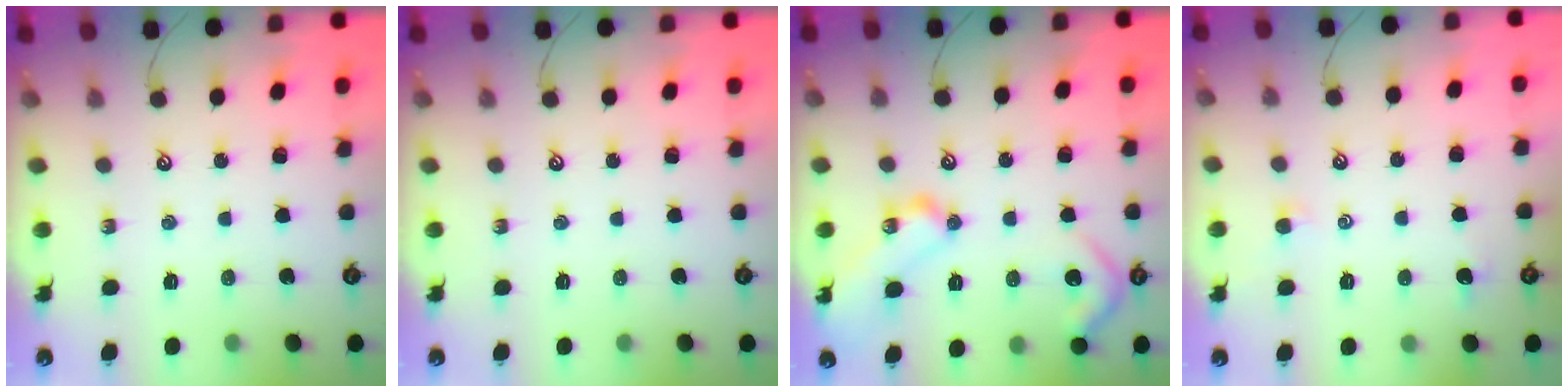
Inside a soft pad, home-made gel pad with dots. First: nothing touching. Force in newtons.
{"total": 0.0}
{"total": 21.1, "press": 21.1, "slide": 0.9}
{"total": 0.6, "press": 0.5, "slide": 0.4}